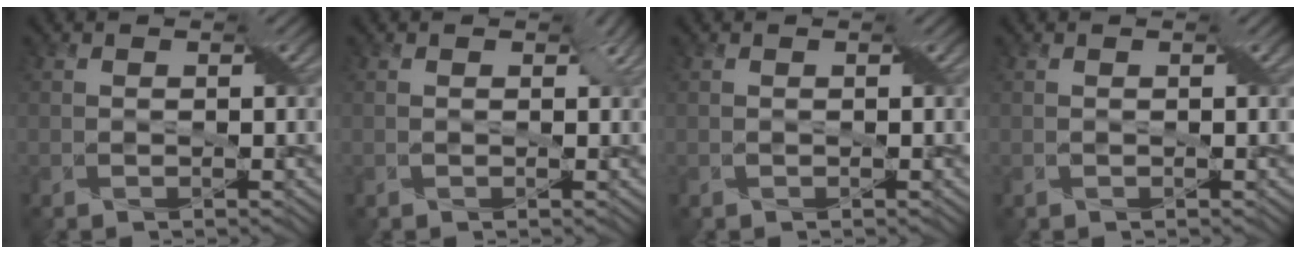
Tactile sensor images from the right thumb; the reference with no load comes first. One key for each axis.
{"total": 1.2, "fx": 0.4, "fy": 1.0, "fz": 0.6, "tx": -0.013, "ty": -0.003, "tz": 0.005}
{"total": 0.0}
{"total": 0.0}